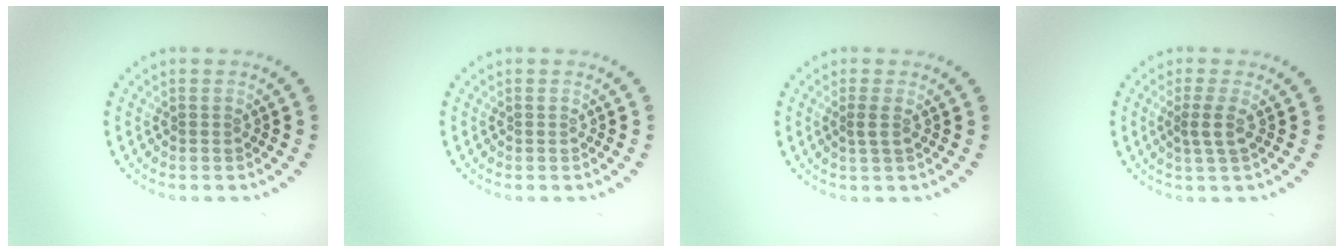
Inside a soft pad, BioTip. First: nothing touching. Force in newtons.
{"total": 0.0}
{"total": 1.0, "press": 0.8, "slide": 0.6}
{"total": 1.8, "press": 1.2, "slide": 1.3}